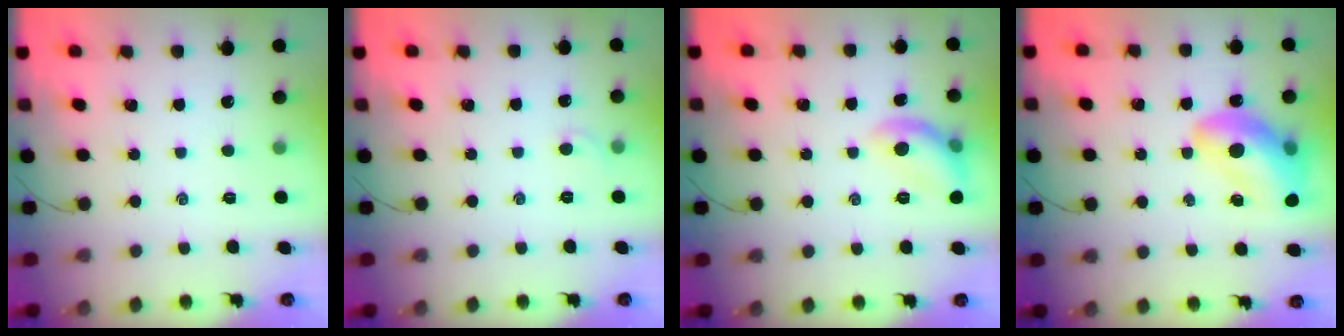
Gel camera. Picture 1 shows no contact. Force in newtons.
{"total": 2.7, "press": 2.5, "slide": 0.9}
{"total": 9.5, "press": 9.4, "slide": 1.3}
{"total": 15.9, "press": 15.3, "slide": 4.6}